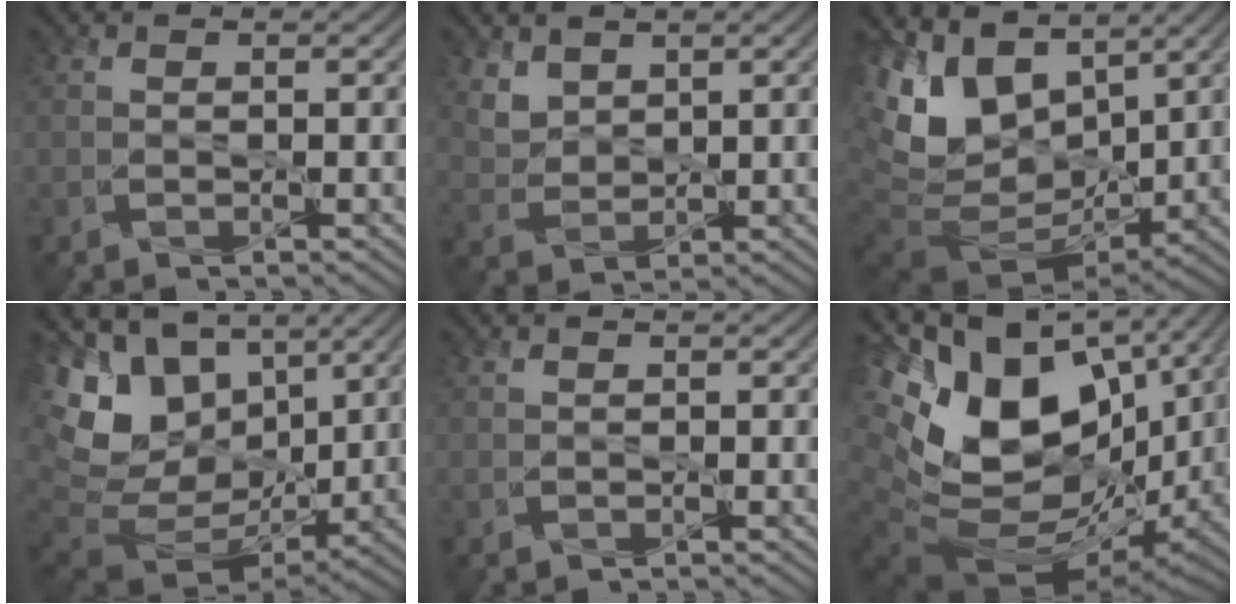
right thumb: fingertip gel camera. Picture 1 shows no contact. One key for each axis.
{"total": 3.5, "fx": 2.6, "fy": 2.1, "fz": 1.1, "tx": -0.034, "ty": -0.006, "tz": 0.057}
{"total": 15.0, "fx": 4.6, "fy": 10.0, "fz": 10.2, "tx": -0.237, "ty": -0.006, "tz": 0.114}
{"total": 16.6, "fx": 5.1, "fy": 12.0, "fz": 10.2, "tx": -0.247, "ty": 0.007, "tz": 0.120}
{"total": 0.0}
{"total": 19.8, "fx": 4.6, "fy": 12.5, "fz": 14.6, "tx": -0.296, "ty": -0.026, "tz": 0.118}